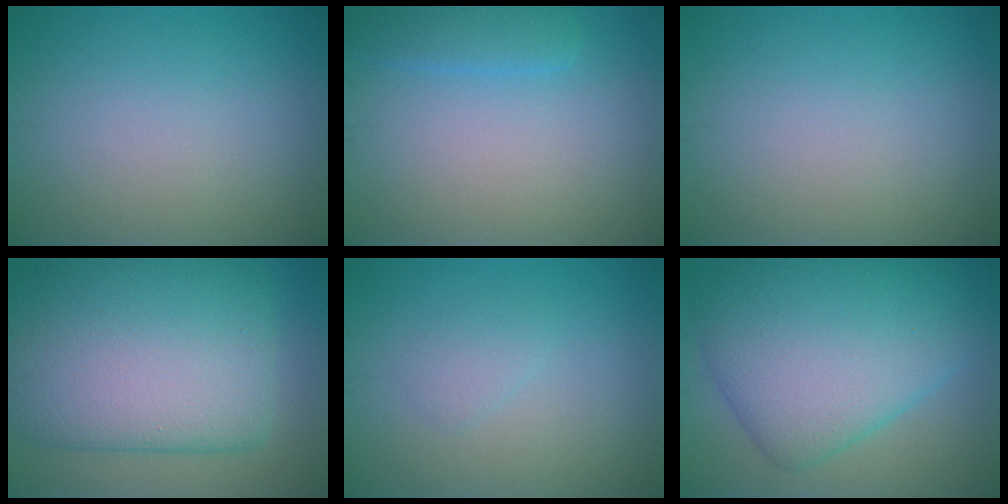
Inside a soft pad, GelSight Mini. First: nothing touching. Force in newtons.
{"total": 2.2, "press": 2.2, "slide": 0.1}
{"total": 0.0}
{"total": 14.0, "press": 14.0, "slide": 0.7}
{"total": 1.1, "press": 1.1, "slide": 0.1}
{"total": 10.8, "press": 10.8, "slide": 0.1}